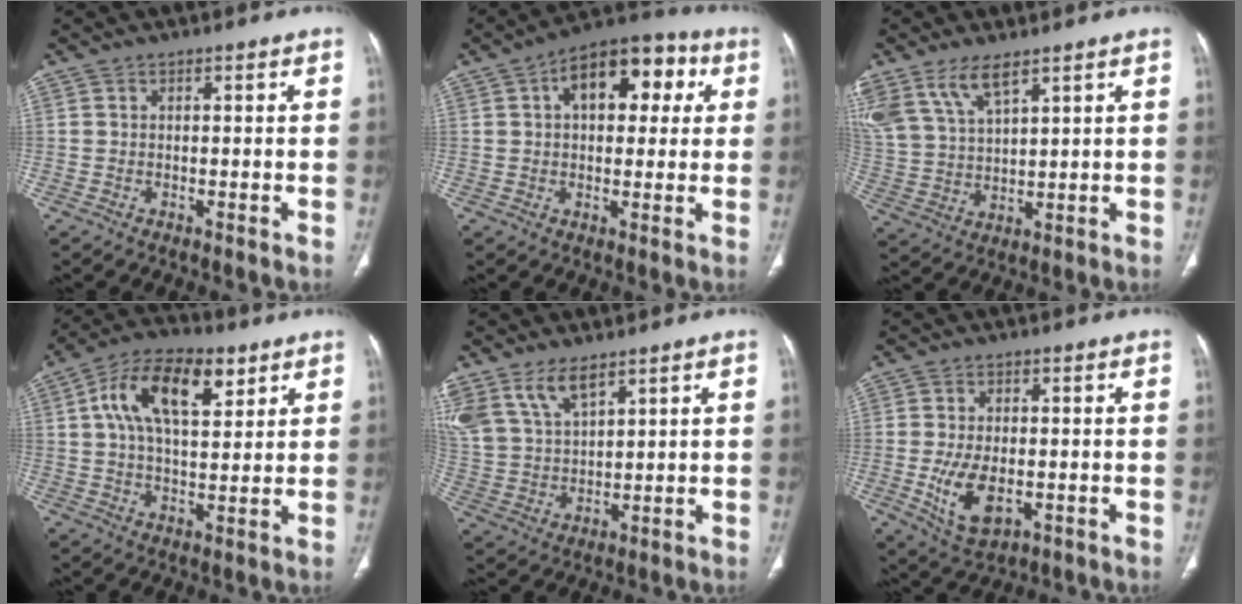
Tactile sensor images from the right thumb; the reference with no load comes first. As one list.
[{"total": 14.5, "force": [4.2, 8.3, 11.1], "torque": [-0.124, 0.025, 0.055]}, {"total": 10.5, "force": [6.9, 4.2, 6.8], "torque": [-0.141, -0.015, 0.152]}, {"total": 15.3, "force": [5.9, 7.7, 11.8], "torque": [-0.187, 0.002, 0.097]}, {"total": 10.6, "force": [7.0, 4.9, 6.2], "torque": [-0.120, -0.018, 0.156]}, {"total": 8.7, "force": [-1.7, 4.8, 7.1], "torque": [-0.131, -0.008, -0.020]}]